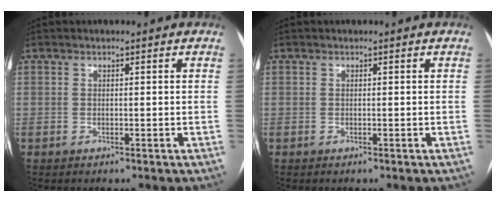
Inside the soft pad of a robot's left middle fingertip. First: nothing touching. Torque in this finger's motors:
{"motor_torque": [0.03, 0.03, 0.01, 0.00]}